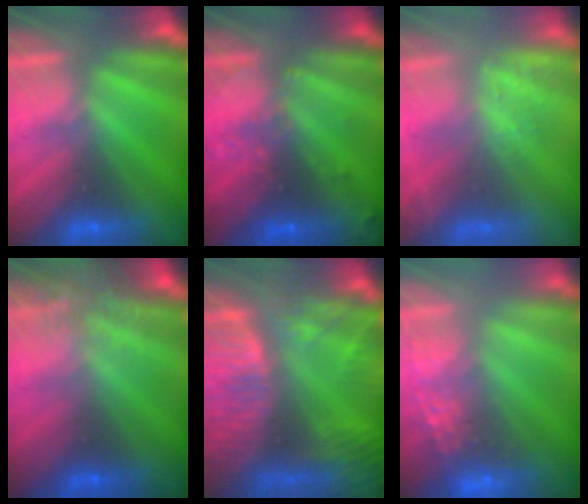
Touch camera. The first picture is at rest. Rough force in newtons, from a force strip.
{"total": 3.2}
{"total": 2.6}
{"total": 7.6}
{"total": 8.9}
{"total": 8.1}